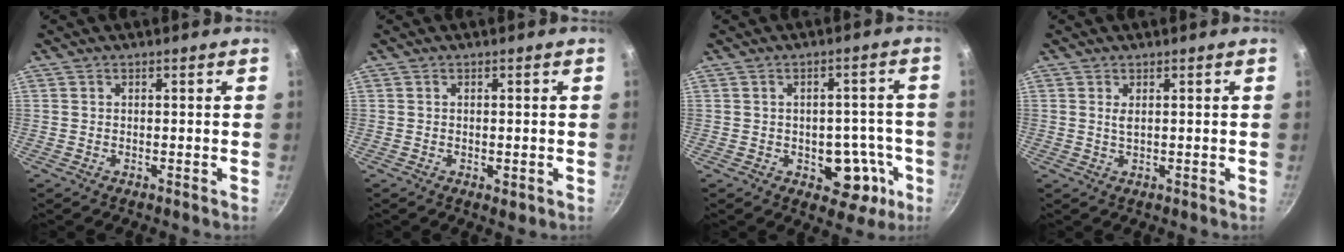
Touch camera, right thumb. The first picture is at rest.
{"total": 1.7, "force": [-0.4, 0.9, 1.4], "torque": [-0.019, -0.005, -0.004]}
{"total": 9.7, "force": [-3.2, 6.4, 6.6], "torque": [-0.036, 0.027, -0.033]}
{"total": 1.4, "force": [0.5, 0.5, 1.2], "torque": [-0.024, -0.002, 0.009]}